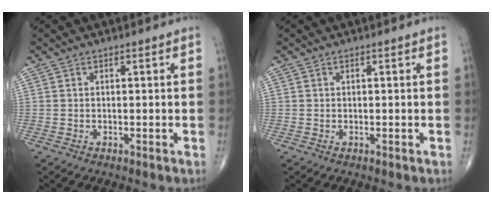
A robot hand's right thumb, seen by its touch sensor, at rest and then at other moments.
{"total": 0.0}